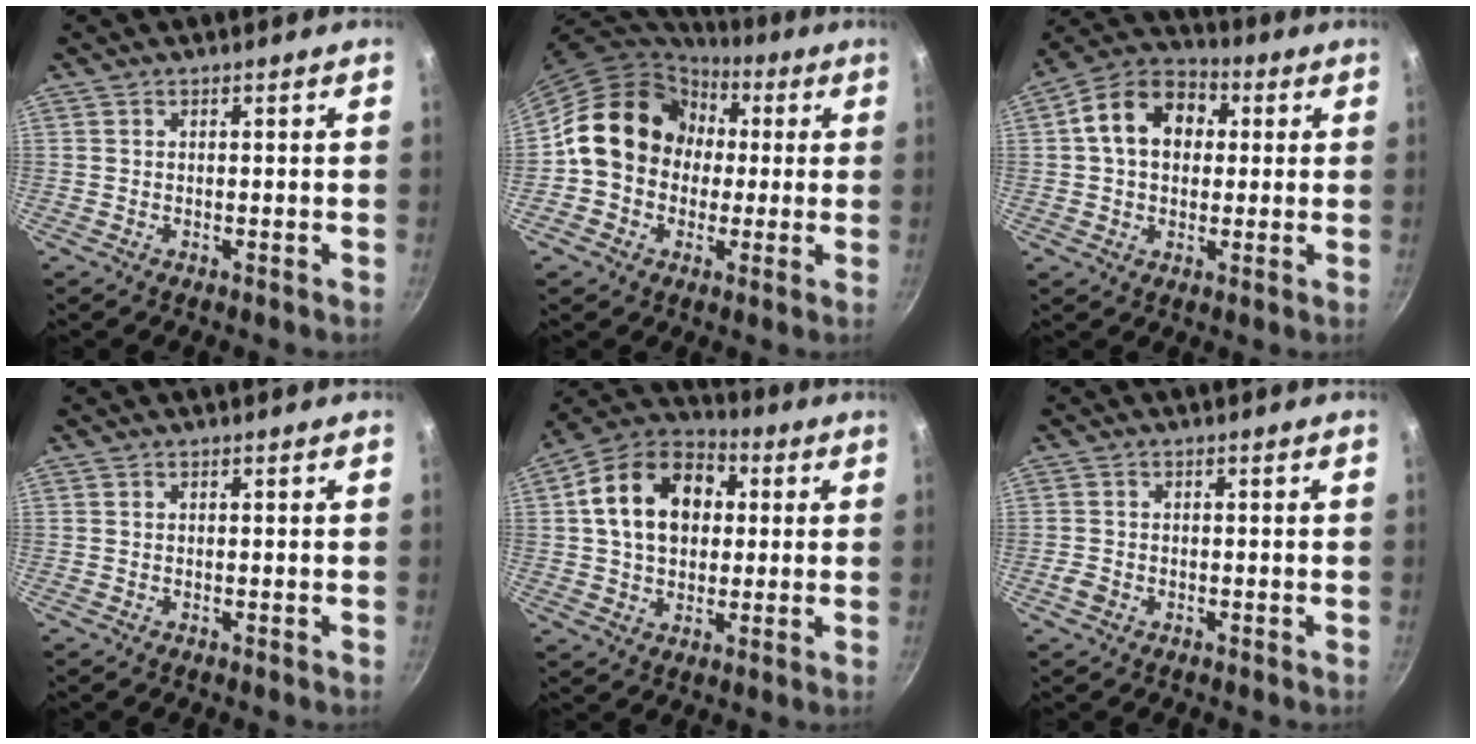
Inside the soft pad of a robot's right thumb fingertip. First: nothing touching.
{"total": 15.8, "force": [1.4, 13.7, 7.9], "torque": [-0.091, 0.035, 0.008]}
{"total": 13.5, "force": [2.4, 10.1, 8.6], "torque": [-0.114, 0.027, 0.019]}
{"total": 0.0}
{"total": 16.9, "force": [3.0, 12.5, 11.0], "torque": [-0.161, 0.028, 0.037]}
{"total": 2.2, "force": [-1.0, 1.7, 1.1], "torque": [-0.022, 0.009, -0.020]}